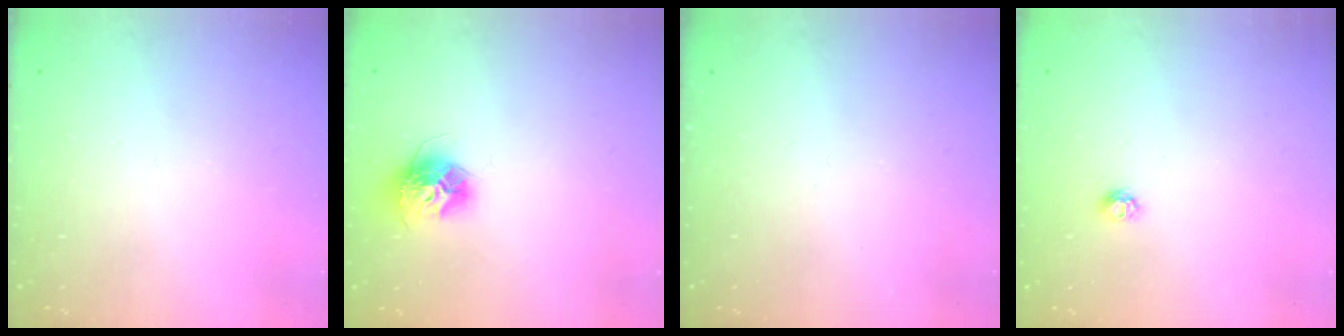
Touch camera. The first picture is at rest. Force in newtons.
{"total": 11.2, "press": 11.2, "slide": 0.8}
{"total": 0.0}
{"total": 4.2, "press": 4.1, "slide": 0.4}